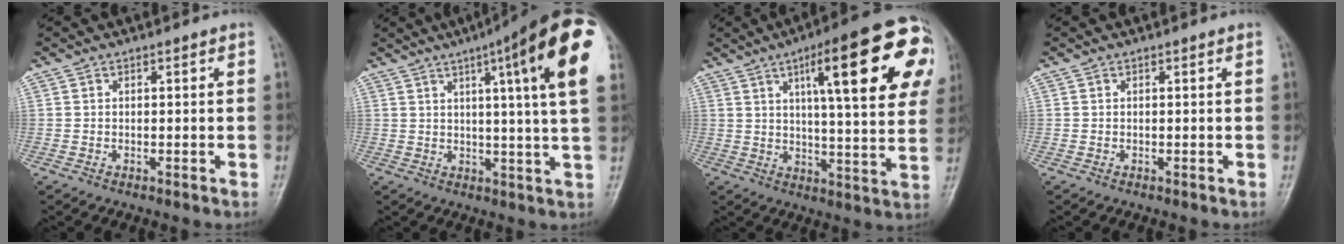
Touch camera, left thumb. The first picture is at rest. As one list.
[{"total": 19.0, "force": [7.7, 1.8, 17.3], "torque": [-0.230, -0.017, 0.092]}, {"total": 24.7, "force": [9.1, 6.0, 22.1], "torque": [-0.275, -0.003, 0.119]}, {"total": 0.0}]